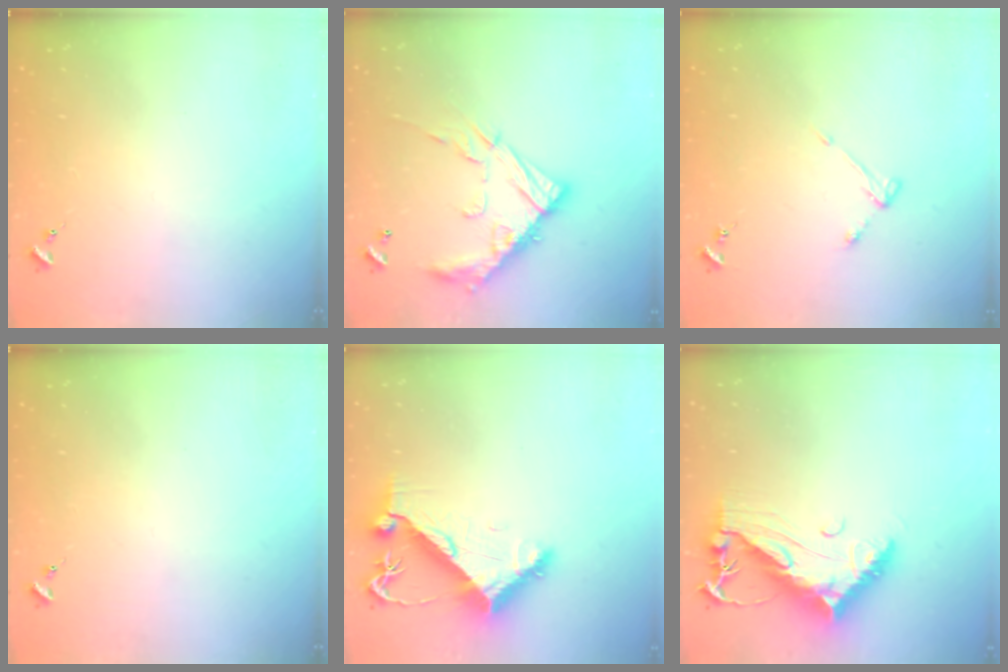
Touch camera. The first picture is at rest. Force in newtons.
{"total": 17.4, "press": 17.3, "slide": 1.3}
{"total": 3.6, "press": 3.6, "slide": 0.5}
{"total": 0.0}
{"total": 10.3, "press": 10.2, "slide": 1.5}
{"total": 14.4, "press": 14.3, "slide": 1.4}